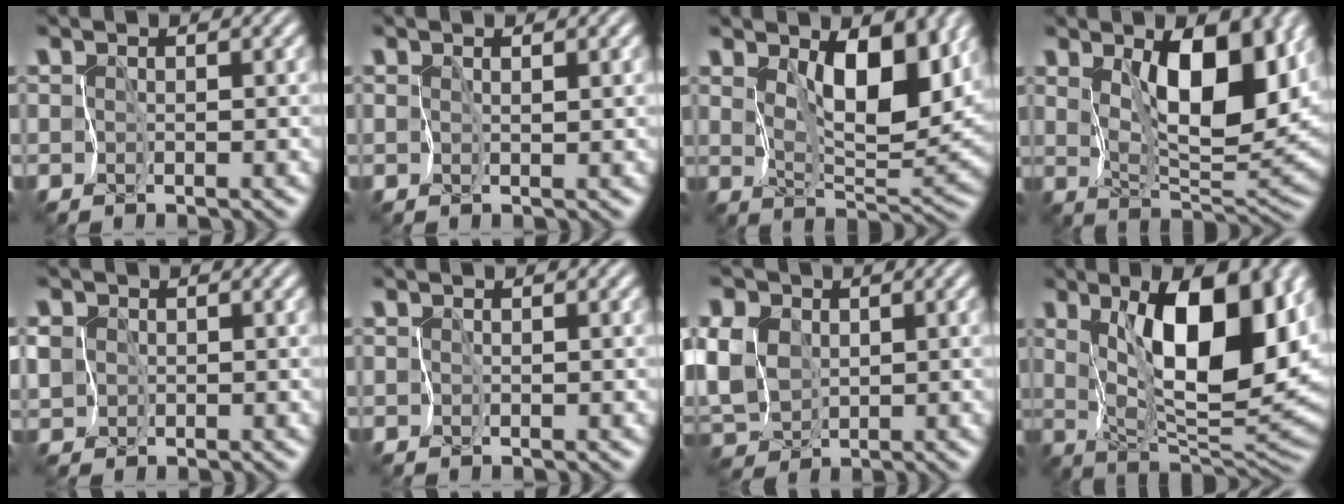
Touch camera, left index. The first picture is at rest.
{"total": 0.6, "force": [0.5, -0.2, 0.3], "torque": [-0.006, -0.005, 0.014]}
{"total": 6.5, "force": [2.6, 2.7, 5.2], "torque": [-0.084, -0.015, 0.044]}
{"total": 8.3, "force": [2.8, 3.3, 7.0], "torque": [-0.114, -0.011, 0.046]}
{"total": 3.1, "force": [-0.1, 2.9, 1.1], "torque": [-0.039, 0.004, -0.009]}
{"total": 0.0}
{"total": 6.4, "force": [0.5, 5.0, 4.0], "torque": [-0.096, 0.007, -0.005]}
{"total": 10.9, "force": [3.3, 4.0, 9.6], "torque": [-0.148, -0.011, 0.058]}